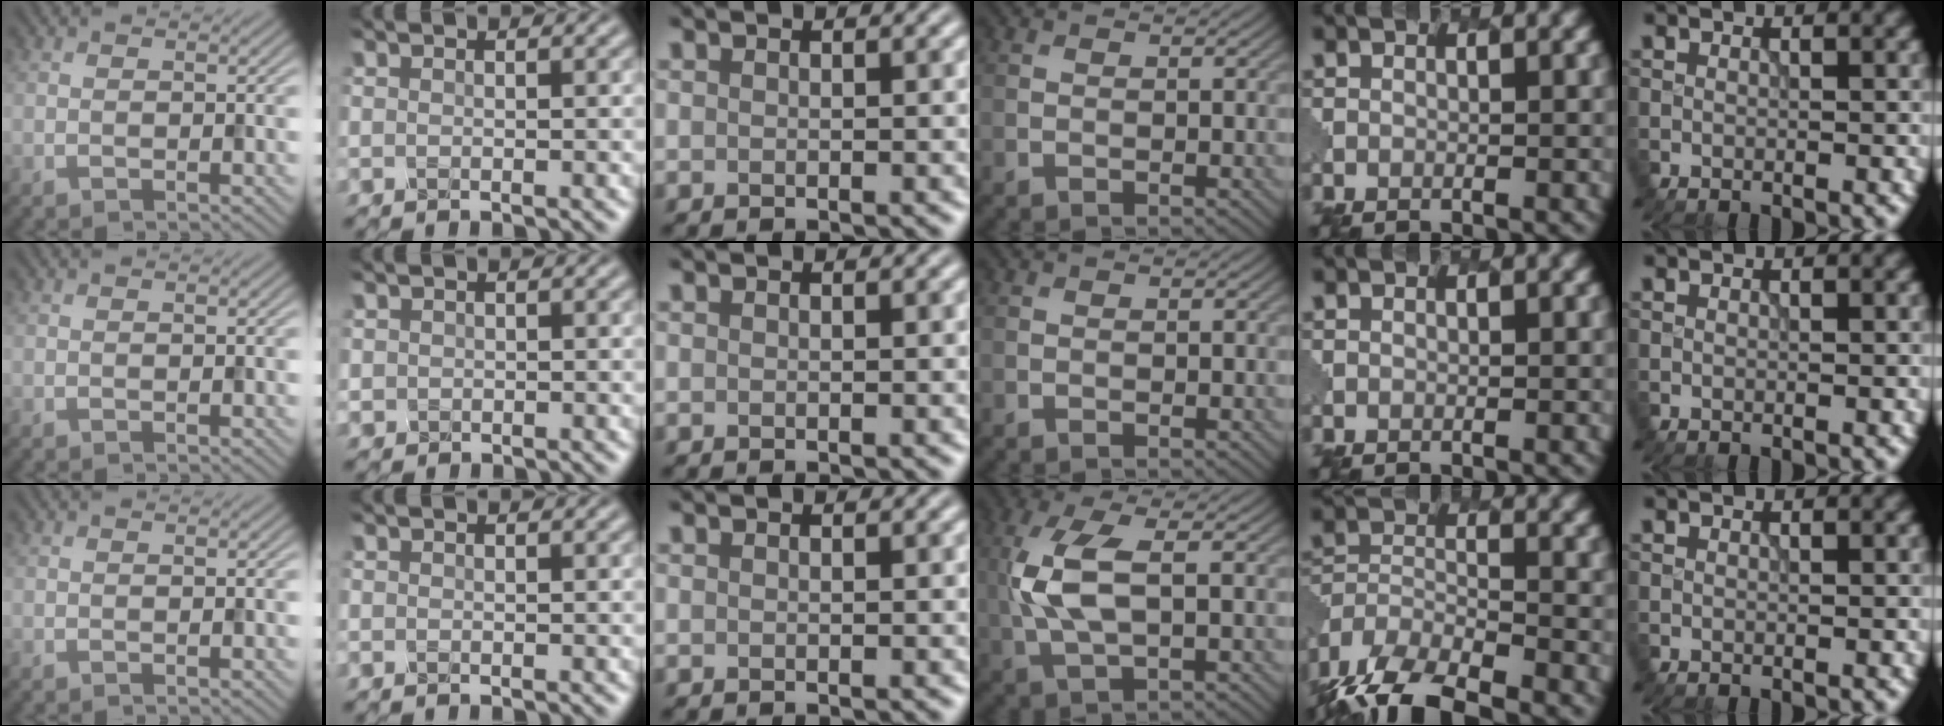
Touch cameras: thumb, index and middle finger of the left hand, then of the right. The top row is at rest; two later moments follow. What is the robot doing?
{"motion": "extract", "object": "pen bag"}